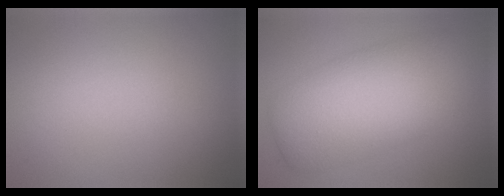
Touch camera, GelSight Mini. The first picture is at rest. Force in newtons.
{"total": 8.4, "press": 8.4, "slide": 0.4}